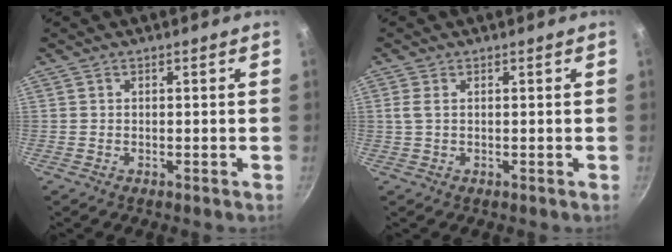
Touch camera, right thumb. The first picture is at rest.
{"total": 1.7, "force": [0.4, 0.7, 1.5], "torque": [-0.037, 0.002, 0.010]}